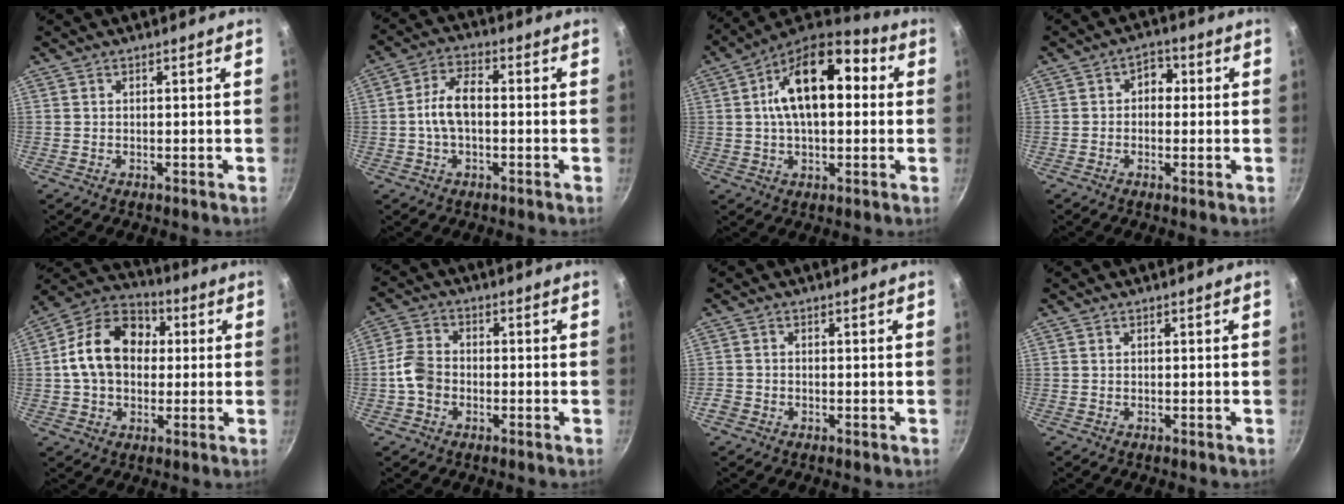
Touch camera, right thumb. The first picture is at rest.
{"total": 7.1, "force": [-0.6, 3.8, 5.9], "torque": [-0.109, 0.027, -0.017]}
{"total": 17.8, "force": [3.0, 10.0, 14.4], "torque": [-0.211, 0.030, 0.030]}
{"total": 4.1, "force": [0.3, 3.2, 2.6], "torque": [-0.015, 0.007, -0.004]}
{"total": 15.8, "force": [1.7, 12.0, 10.2], "torque": [-0.145, 0.031, 0.013]}
{"total": 5.7, "force": [-1.5, 4.4, 3.4], "torque": [-0.057, 0.019, -0.041]}
{"total": 1.6, "force": [-1.0, 1.2, 0.5], "torque": [-0.016, 0.002, -0.022]}
{"total": 0.0}